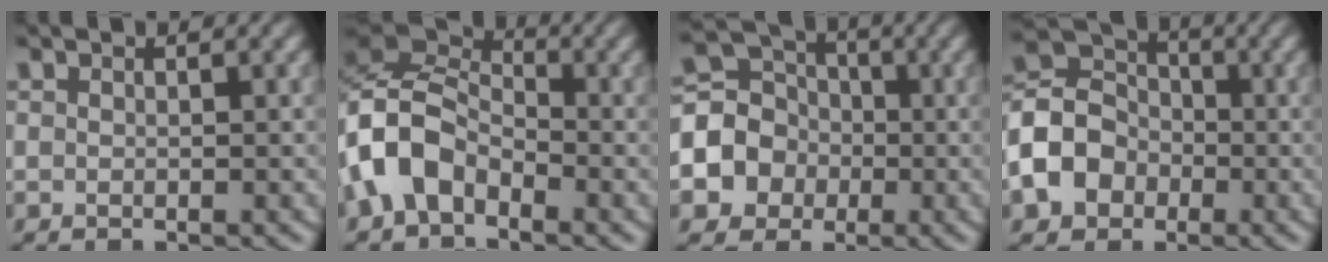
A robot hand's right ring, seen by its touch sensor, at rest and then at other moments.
{"total": 8.0, "force": [-0.5, 6.5, 4.6], "torque": [-0.123, -0.015, -0.012]}
{"total": 10.8, "force": [-1.3, 9.8, 4.4], "torque": [-0.107, -0.036, -0.017]}
{"total": 9.3, "force": [-1.1, 8.0, 4.5], "torque": [-0.111, -0.026, -0.013]}